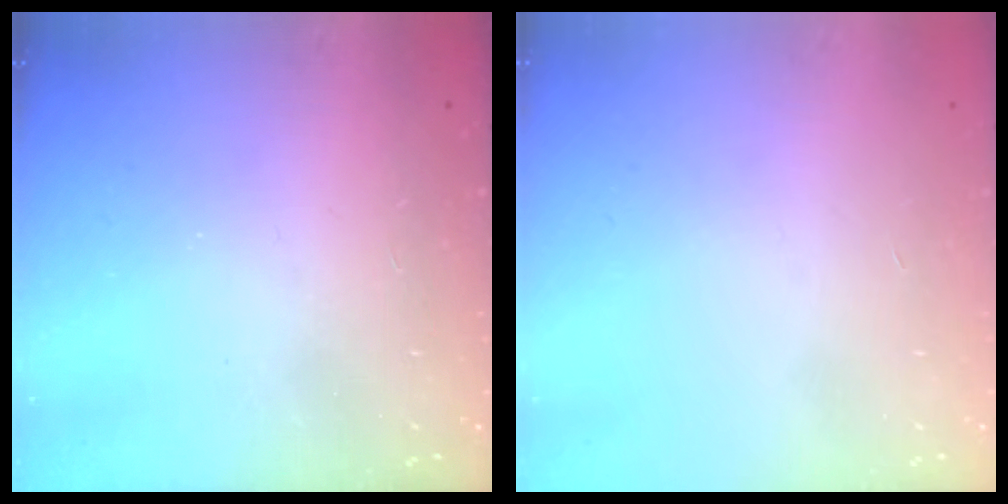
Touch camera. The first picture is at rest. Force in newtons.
{"total": 0.0}